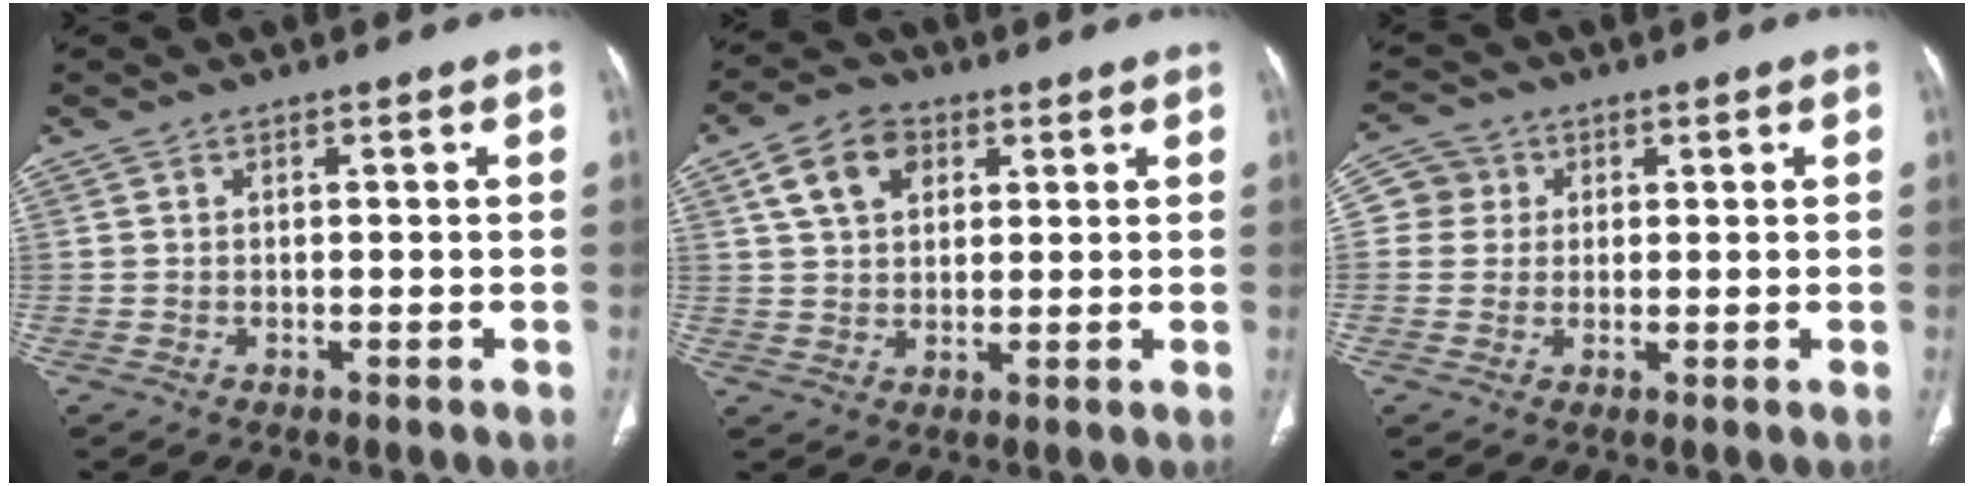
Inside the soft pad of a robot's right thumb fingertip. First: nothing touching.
{"total": 8.7, "force": [3.5, 6.1, 5.1], "torque": [-0.075, 0.000, 0.058]}
{"total": 4.8, "force": [1.0, 4.7, 0.5], "torque": [0.017, 0.005, 0.014]}